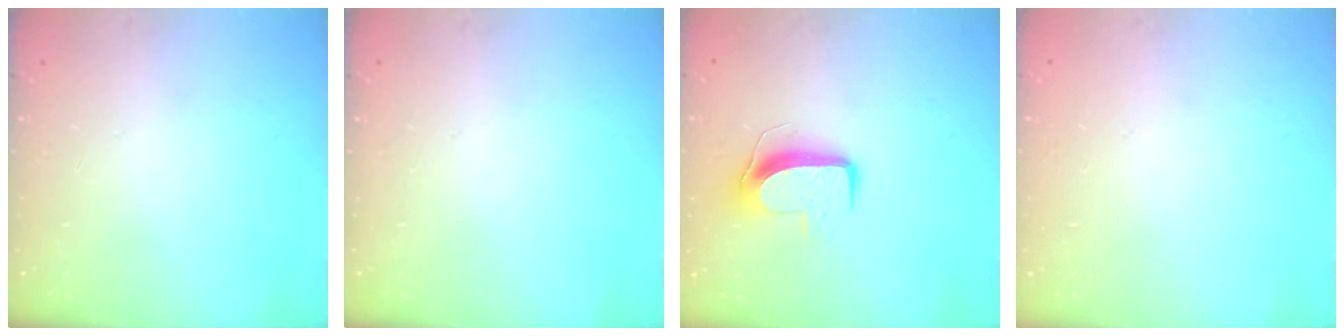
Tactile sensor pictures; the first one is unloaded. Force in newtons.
{"total": 0.0}
{"total": 9.1, "press": 9.1, "slide": 0.1}
{"total": 0.0}